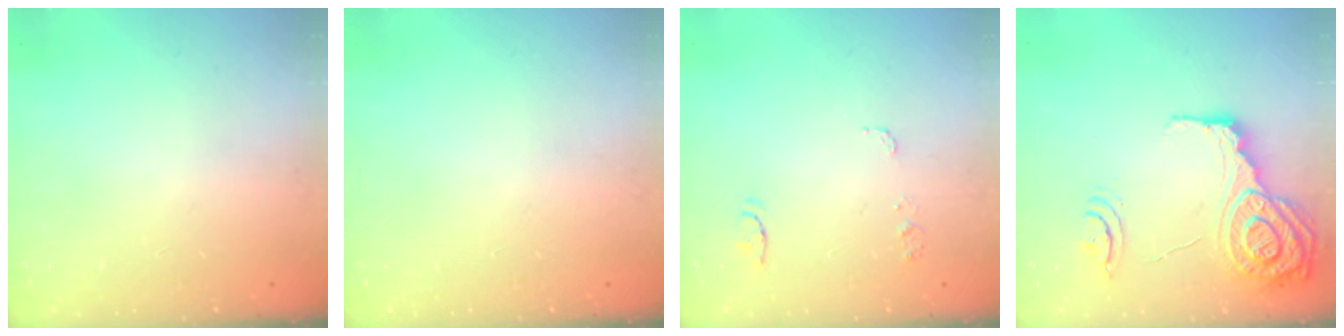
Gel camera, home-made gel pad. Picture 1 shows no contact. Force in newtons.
{"total": 0.0}
{"total": 6.9, "press": 6.9, "slide": 0.5}
{"total": 16.0, "press": 15.9, "slide": 1.2}